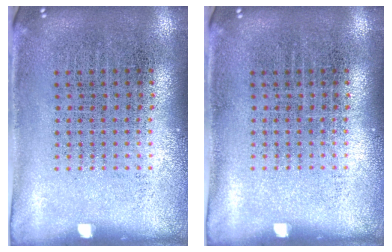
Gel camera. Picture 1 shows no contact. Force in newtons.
{"total": 0.0}